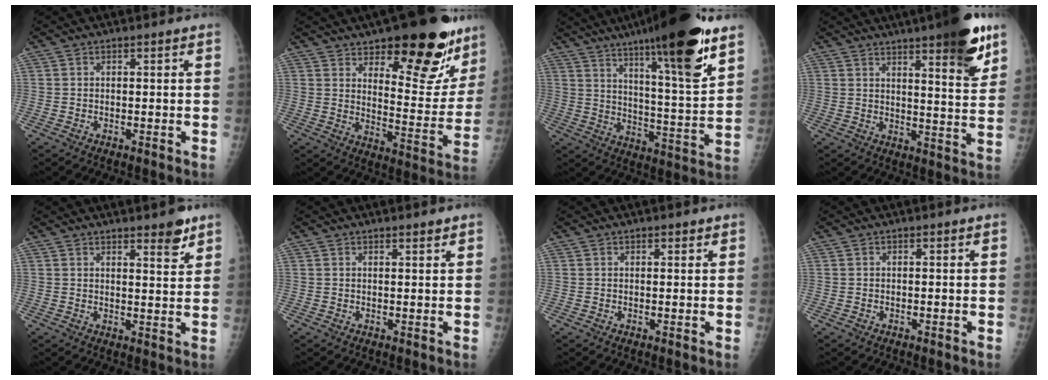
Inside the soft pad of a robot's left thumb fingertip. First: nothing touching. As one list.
[{"total": 22.0, "force": [14.3, 8.4, 14.5], "torque": [-0.133, -0.086, 0.200]}, {"total": 22.7, "force": [14.7, 2.9, 17.1], "torque": [-0.245, -0.064, 0.230]}, {"total": 14.6, "force": [9.0, 2.7, 11.2], "torque": [-0.132, -0.047, 0.125]}, {"total": 4.4, "force": [3.3, 1.1, 2.7], "torque": [-0.027, -0.025, 0.044]}, {"total": 1.0, "force": [0.9, 0.2, 0.5], "torque": [-0.005, -0.006, 0.014]}, {"total": 1.1, "force": [0.8, 0.6, 0.5], "torque": [-0.001, -0.004, 0.009]}, {"total": 0.0}]